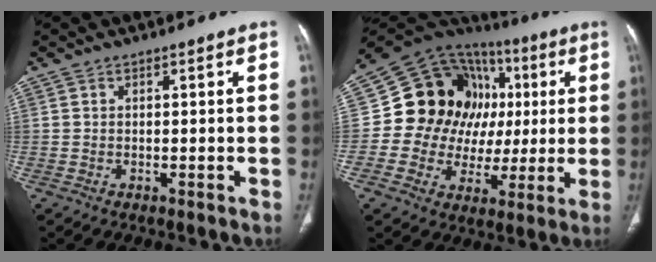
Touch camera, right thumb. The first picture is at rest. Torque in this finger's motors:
{"motor_torque": [0.88, 2.60, 0.86, -0.77, 0.03]}